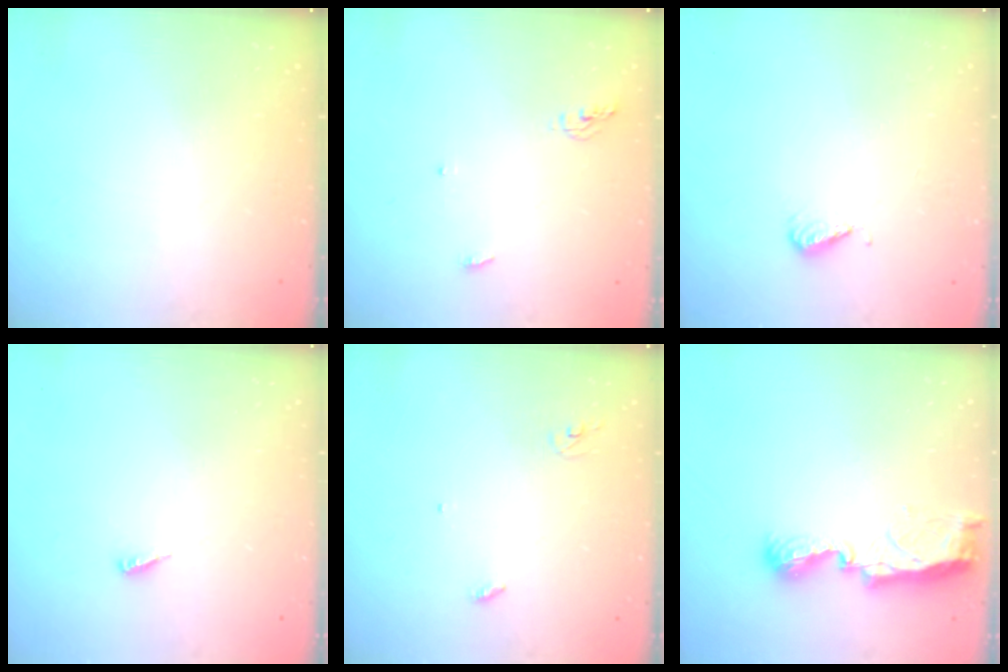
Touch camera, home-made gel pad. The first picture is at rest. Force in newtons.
{"total": 7.8, "press": 4.6, "slide": 6.3}
{"total": 4.0, "press": 3.8, "slide": 1.2}
{"total": 3.9, "press": 3.9, "slide": 0.3}
{"total": 3.0, "press": 2.9, "slide": 0.2}
{"total": 8.0, "press": 8.0, "slide": 0.1}